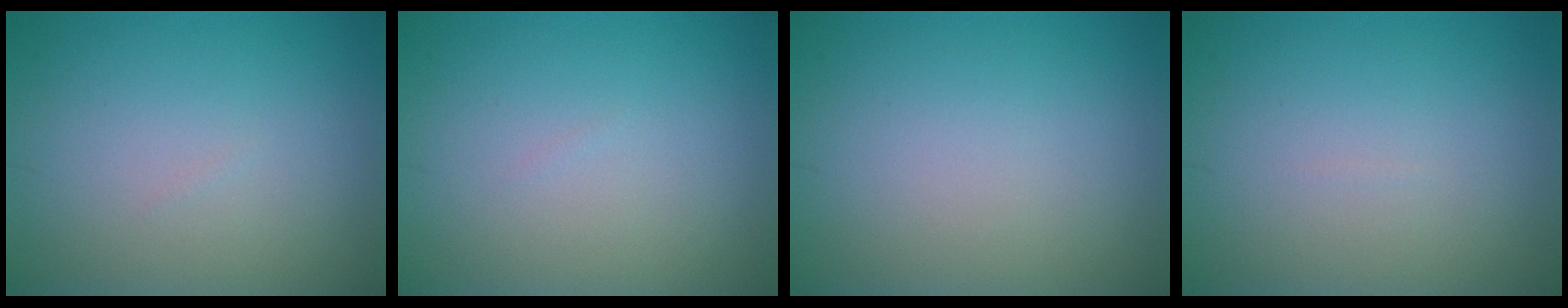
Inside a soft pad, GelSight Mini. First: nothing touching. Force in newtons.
{"total": 0.0}
{"total": 0.0}
{"total": 0.0}